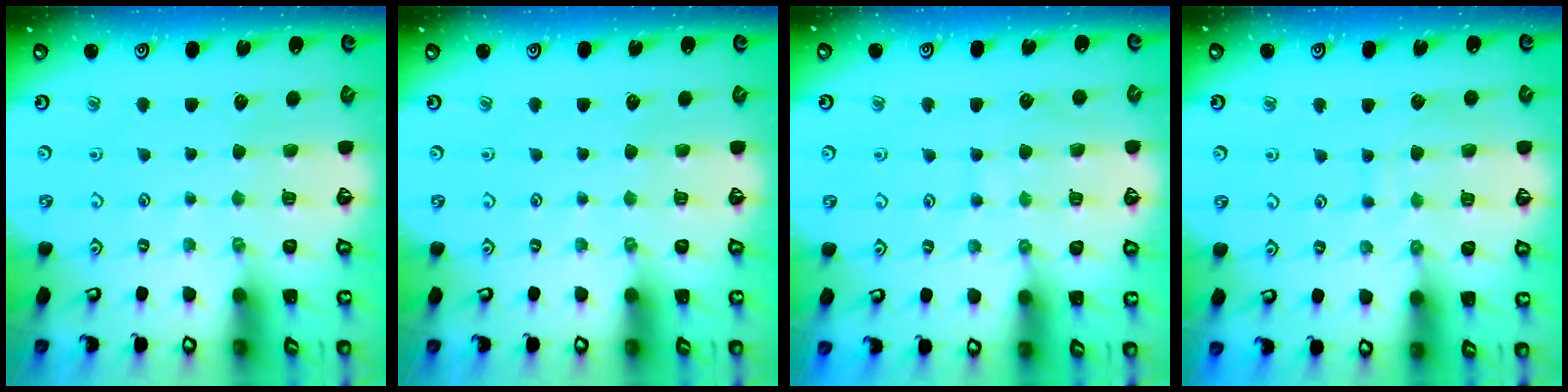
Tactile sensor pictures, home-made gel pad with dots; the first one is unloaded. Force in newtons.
{"total": 0.0}
{"total": 7.1, "press": 7.0, "slide": 0.5}
{"total": 8.1, "press": 8.1, "slide": 0.7}